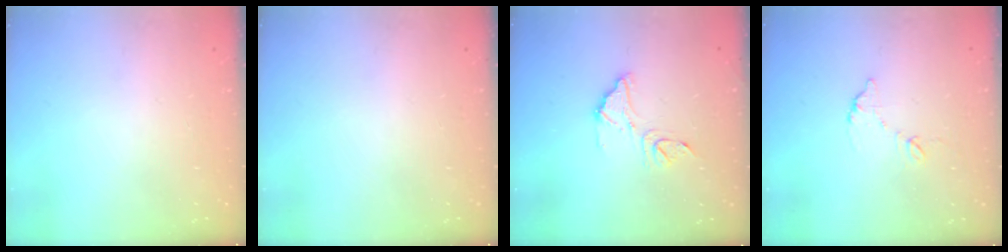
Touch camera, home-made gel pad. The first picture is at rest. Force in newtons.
{"total": 0.0}
{"total": 11.5, "press": 11.5, "slide": 0.9}
{"total": 6.7, "press": 6.6, "slide": 0.5}